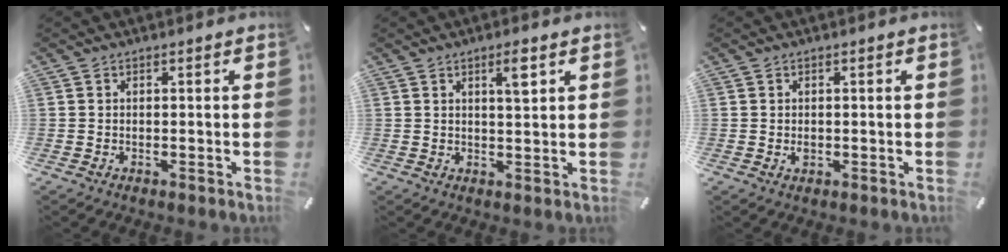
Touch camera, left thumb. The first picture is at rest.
{"total": 4.9, "force": [2.3, 1.0, 4.2], "torque": [-0.063, -0.007, 0.031]}
{"total": 1.1, "force": [0.0, 0.8, 0.7], "torque": [-0.015, 0.003, -0.001]}